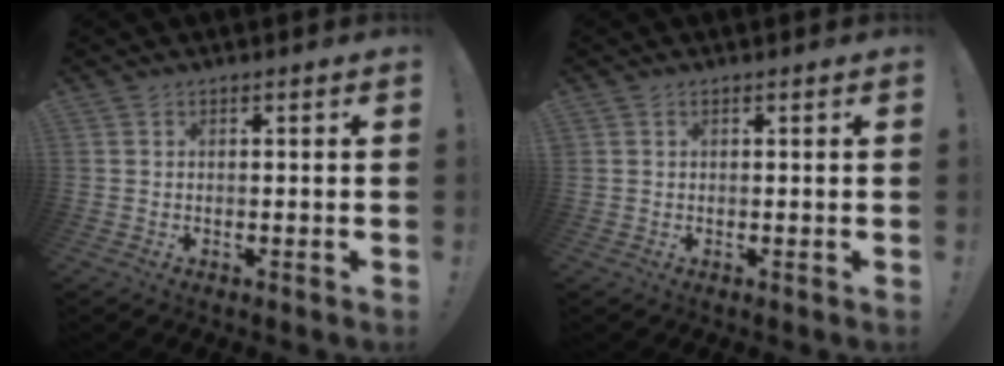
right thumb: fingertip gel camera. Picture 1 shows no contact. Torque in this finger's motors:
{"motor_torque": [-0.22, -0.35, 0.00, -0.01, 0.12]}